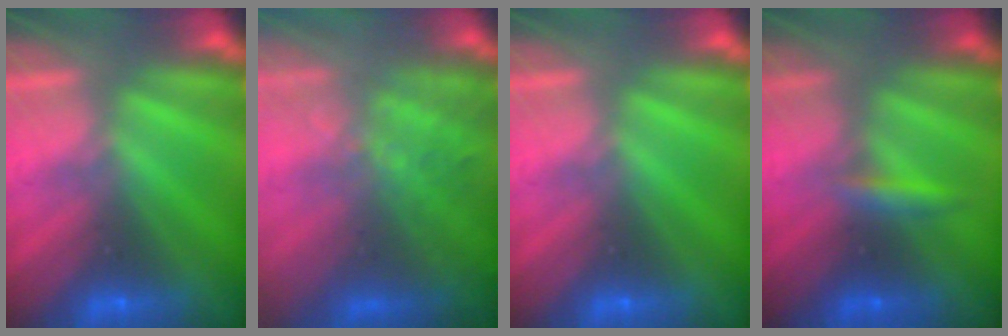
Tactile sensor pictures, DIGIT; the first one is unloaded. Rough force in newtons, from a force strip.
{"total": 9.3}
{"total": 0.0}
{"total": 2.3}